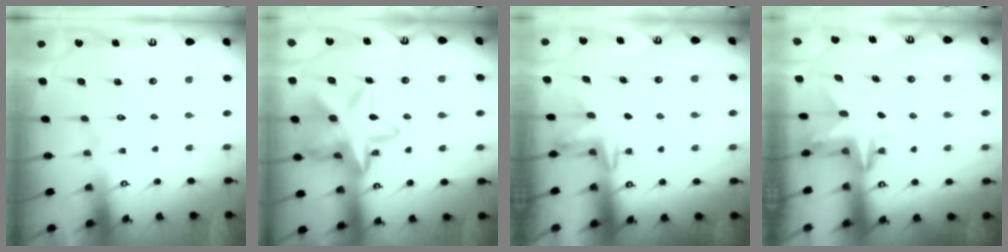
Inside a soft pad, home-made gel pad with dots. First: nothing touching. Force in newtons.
{"total": 19.2, "press": 19.1, "slide": 1.5}
{"total": 2.7, "press": 2.7, "slide": 0.4}
{"total": 3.3, "press": 3.3, "slide": 0.3}